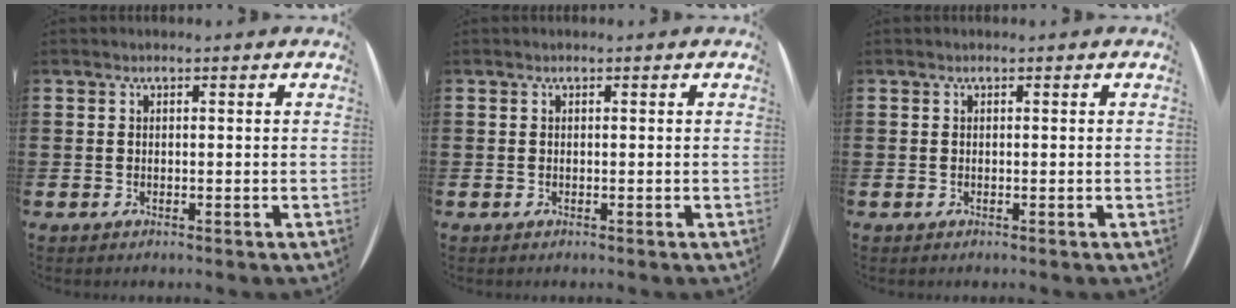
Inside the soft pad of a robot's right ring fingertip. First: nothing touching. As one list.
[{"total": 0.0}, {"total": 0.0}]